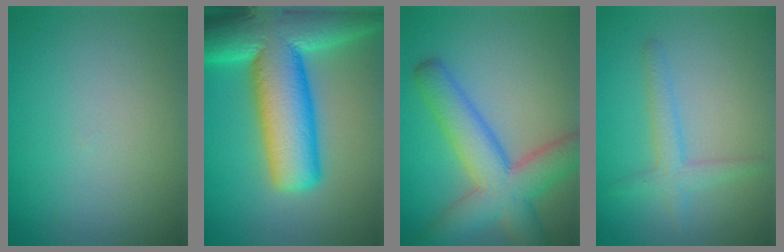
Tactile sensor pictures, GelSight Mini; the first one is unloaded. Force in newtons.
{"total": 15.6, "press": 15.6, "slide": 0.7}
{"total": 7.6, "press": 7.6, "slide": 0.4}
{"total": 2.3, "press": 2.3, "slide": 0.1}